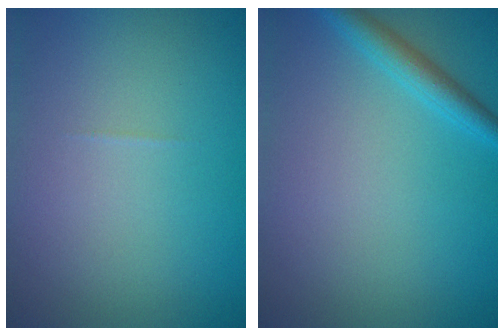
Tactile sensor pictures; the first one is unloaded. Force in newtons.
{"total": 2.2, "press": 2.2, "slide": 0.1}